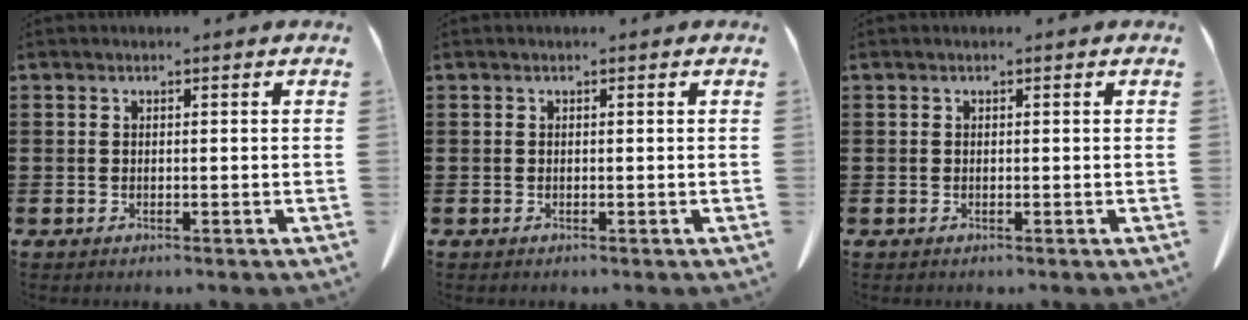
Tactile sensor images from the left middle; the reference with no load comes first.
{"total": 0.0}
{"total": 0.0}